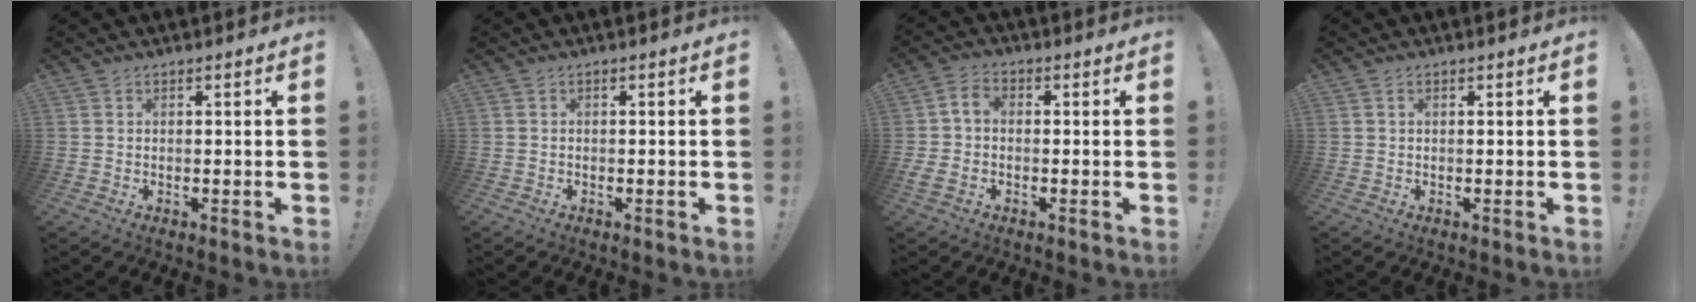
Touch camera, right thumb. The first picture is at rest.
{"total": 0.6, "force": [-0.4, -0.2, 0.3], "torque": [-0.004, 0.000, -0.008]}
{"total": 4.7, "force": [-0.6, 3.1, 3.6], "torque": [-0.083, 0.010, -0.010]}
{"total": 0.5, "force": [0.2, 0.1, 0.5], "torque": [-0.014, 0.003, 0.004]}